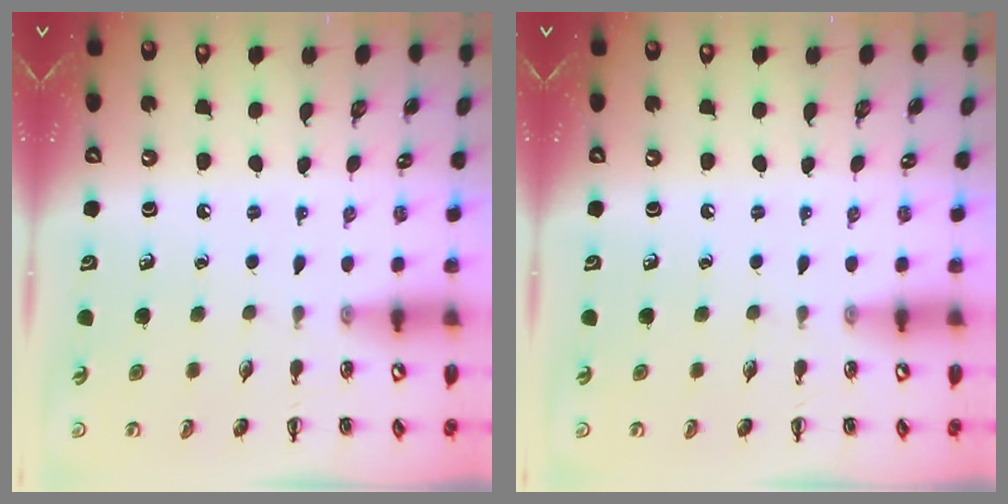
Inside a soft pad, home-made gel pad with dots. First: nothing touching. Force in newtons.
{"total": 0.0}